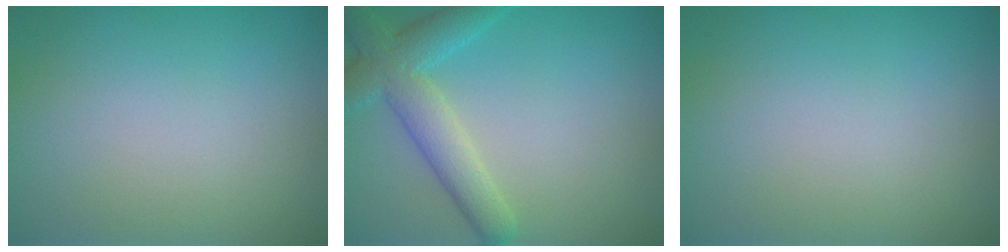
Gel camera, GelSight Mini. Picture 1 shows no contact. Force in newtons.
{"total": 4.9, "press": 4.9, "slide": 0.2}
{"total": 0.0}